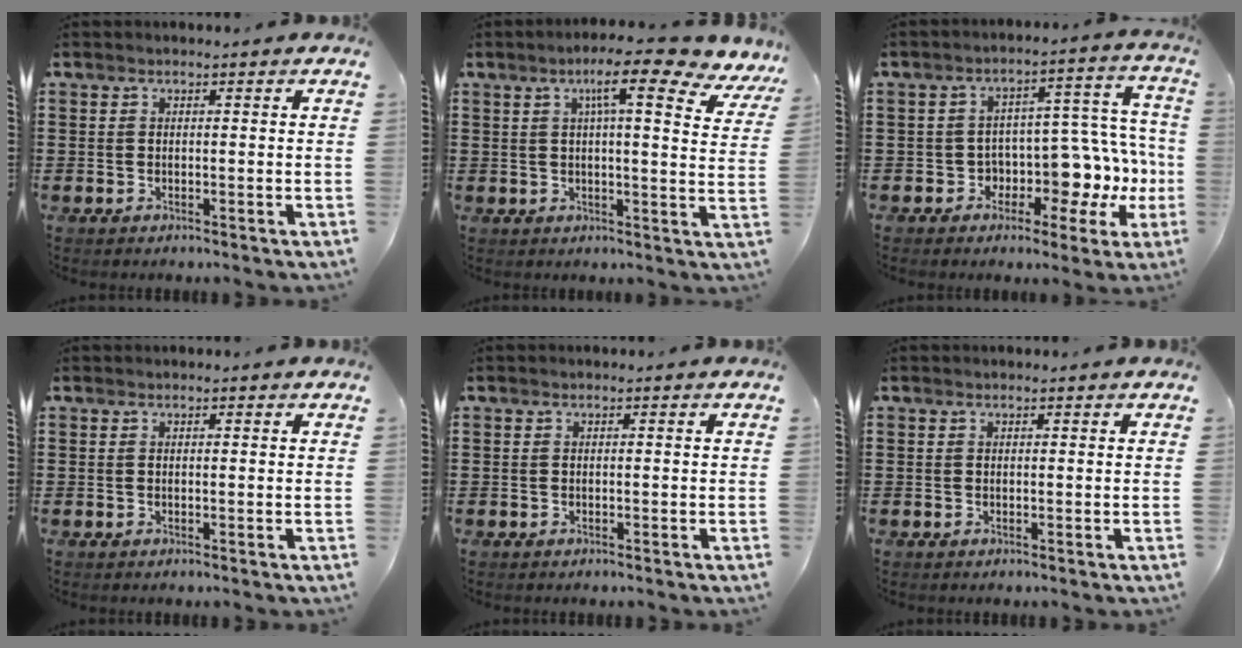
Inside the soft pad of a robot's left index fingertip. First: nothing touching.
{"total": 9.2, "force": [6.1, 0.9, 6.8], "torque": [-0.121, -0.020, 0.096]}
{"total": 7.4, "force": [-0.7, 5.7, 4.6], "torque": [-0.077, -0.028, -0.010]}
{"total": 0.0}
{"total": 0.0}
{"total": 0.0}